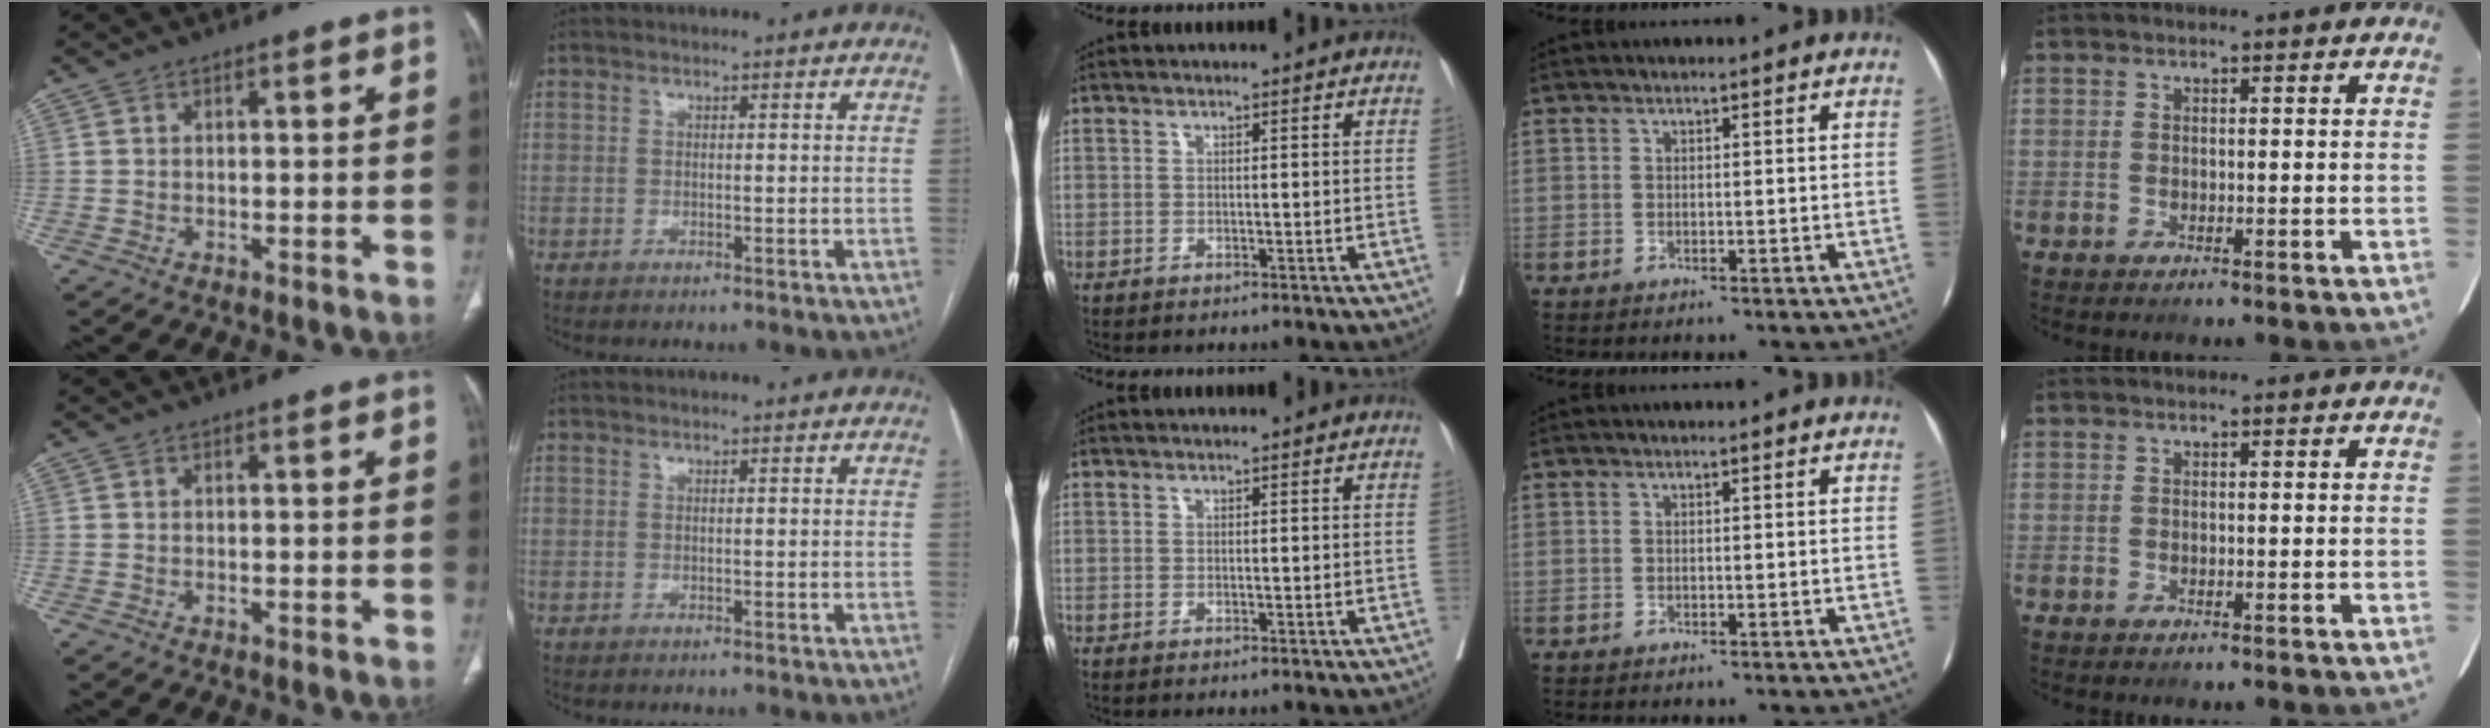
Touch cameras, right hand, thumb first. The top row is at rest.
{}